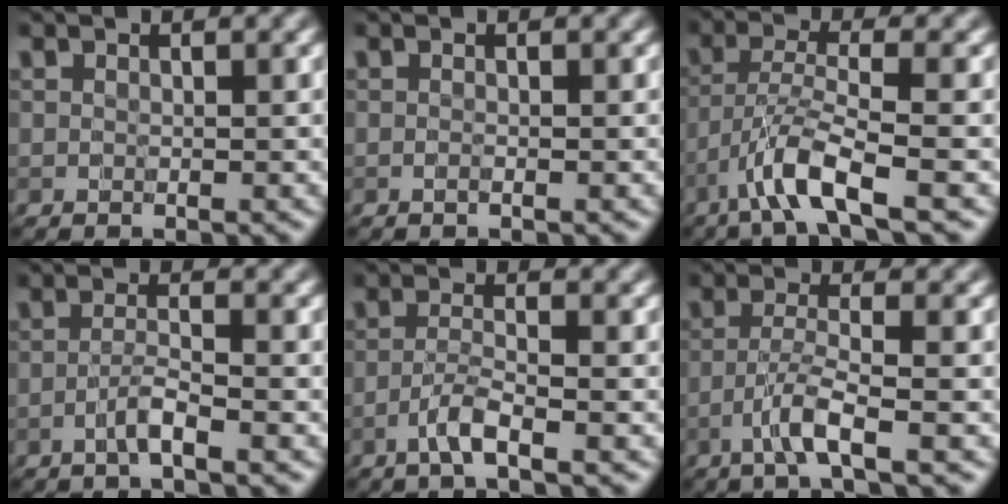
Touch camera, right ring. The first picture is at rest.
{"total": 0.0}
{"total": 4.5, "force": [-2.8, 0.4, 3.5], "torque": [-0.062, 0.005, -0.062]}
{"total": 1.8, "force": [-1.0, 0.0, 1.5], "torque": [-0.025, 0.008, -0.028]}
{"total": 2.1, "force": [-1.4, 0.0, 1.6], "torque": [-0.030, 0.008, -0.037]}
{"total": 2.8, "force": [-1.5, -0.1, 2.3], "torque": [-0.042, 0.011, -0.042]}